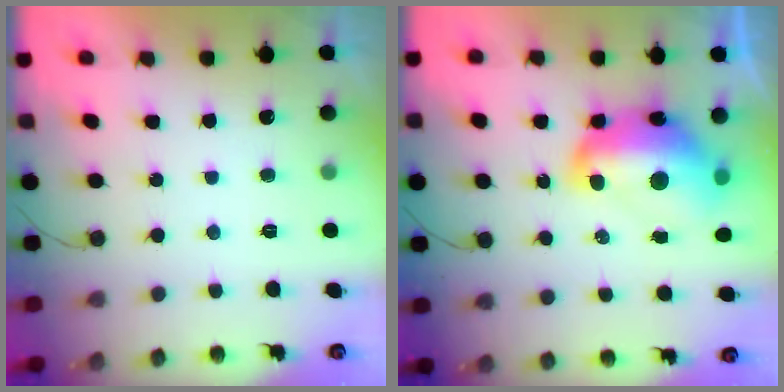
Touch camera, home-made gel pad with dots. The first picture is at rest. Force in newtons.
{"total": 17.6, "press": 17.6, "slide": 1.5}